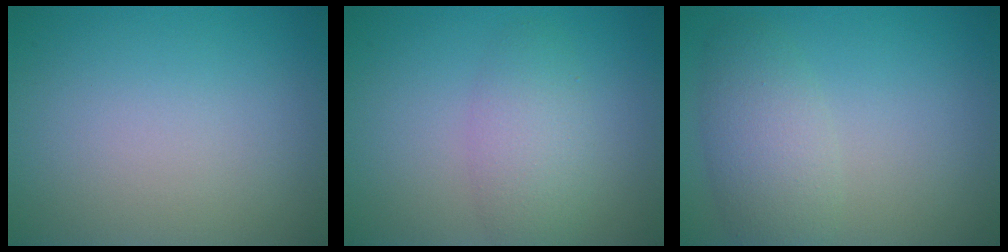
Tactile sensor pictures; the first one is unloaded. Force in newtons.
{"total": 3.3, "press": 3.3, "slide": 0.1}
{"total": 3.7, "press": 3.7, "slide": 0.2}